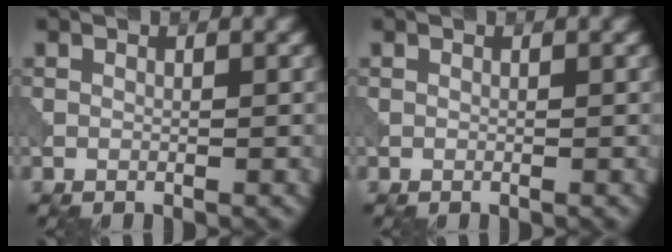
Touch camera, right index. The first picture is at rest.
{"total": 0.0}